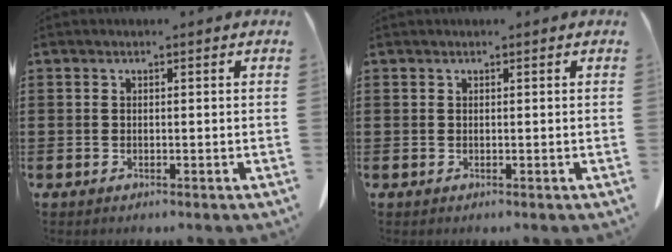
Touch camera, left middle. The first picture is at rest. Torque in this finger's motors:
{"motor_torque": [0.65, 0.26, 0.00, 0.01]}